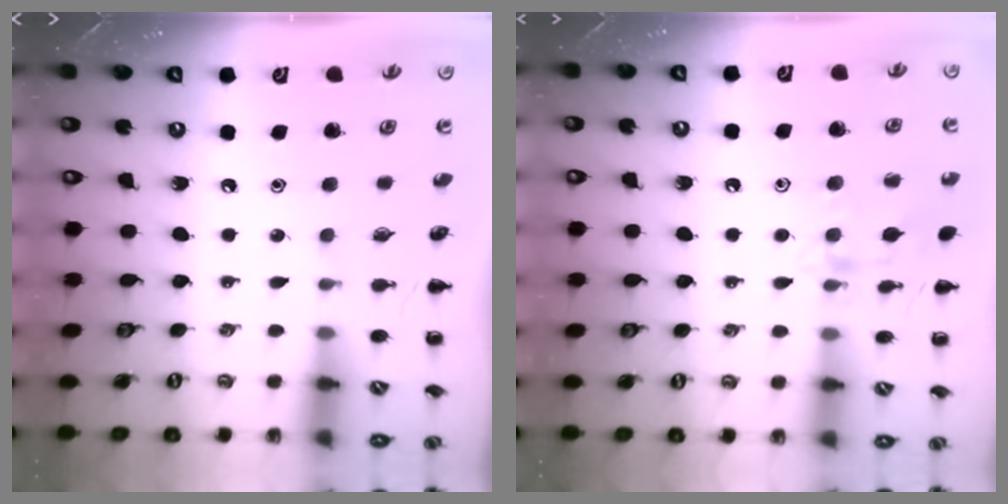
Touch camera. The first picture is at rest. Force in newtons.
{"total": 11.7, "press": 11.7, "slide": 0.8}